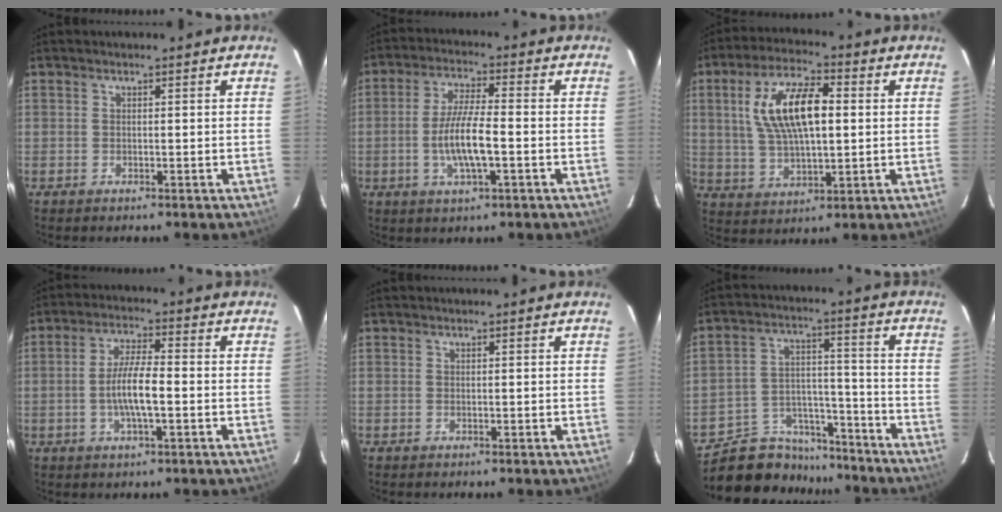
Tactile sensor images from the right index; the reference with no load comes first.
{"total": 8.6, "force": [-2.0, 1.7, 8.2], "torque": [-0.162, -0.002, -0.038]}
{"total": 14.0, "force": [2.6, 5.6, 12.5], "torque": [-0.241, 0.015, 0.052]}
{"total": 7.0, "force": [-1.5, 1.2, 6.8], "torque": [-0.130, 0.003, -0.028]}
{"total": 0.0}
{"total": 14.6, "force": [-12.5, 6.8, 3.0], "torque": [-0.076, 0.041, -0.188]}